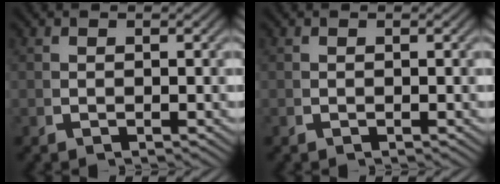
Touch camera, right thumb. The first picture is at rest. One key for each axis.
{"total": 0.0}